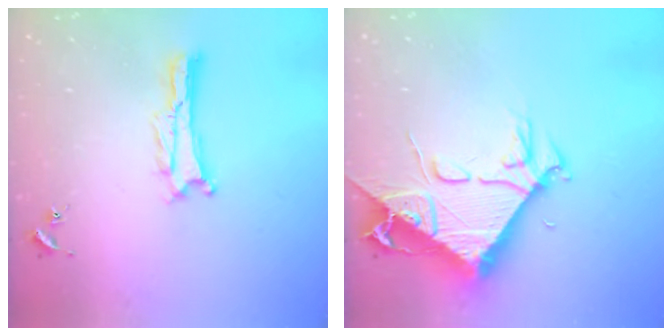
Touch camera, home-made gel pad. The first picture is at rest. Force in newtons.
{"total": 9.6, "press": 9.6, "slide": 1.1}